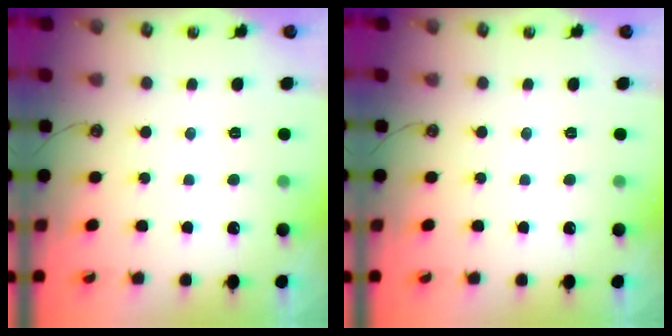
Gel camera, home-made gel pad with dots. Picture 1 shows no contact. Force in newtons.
{"total": 0.0}